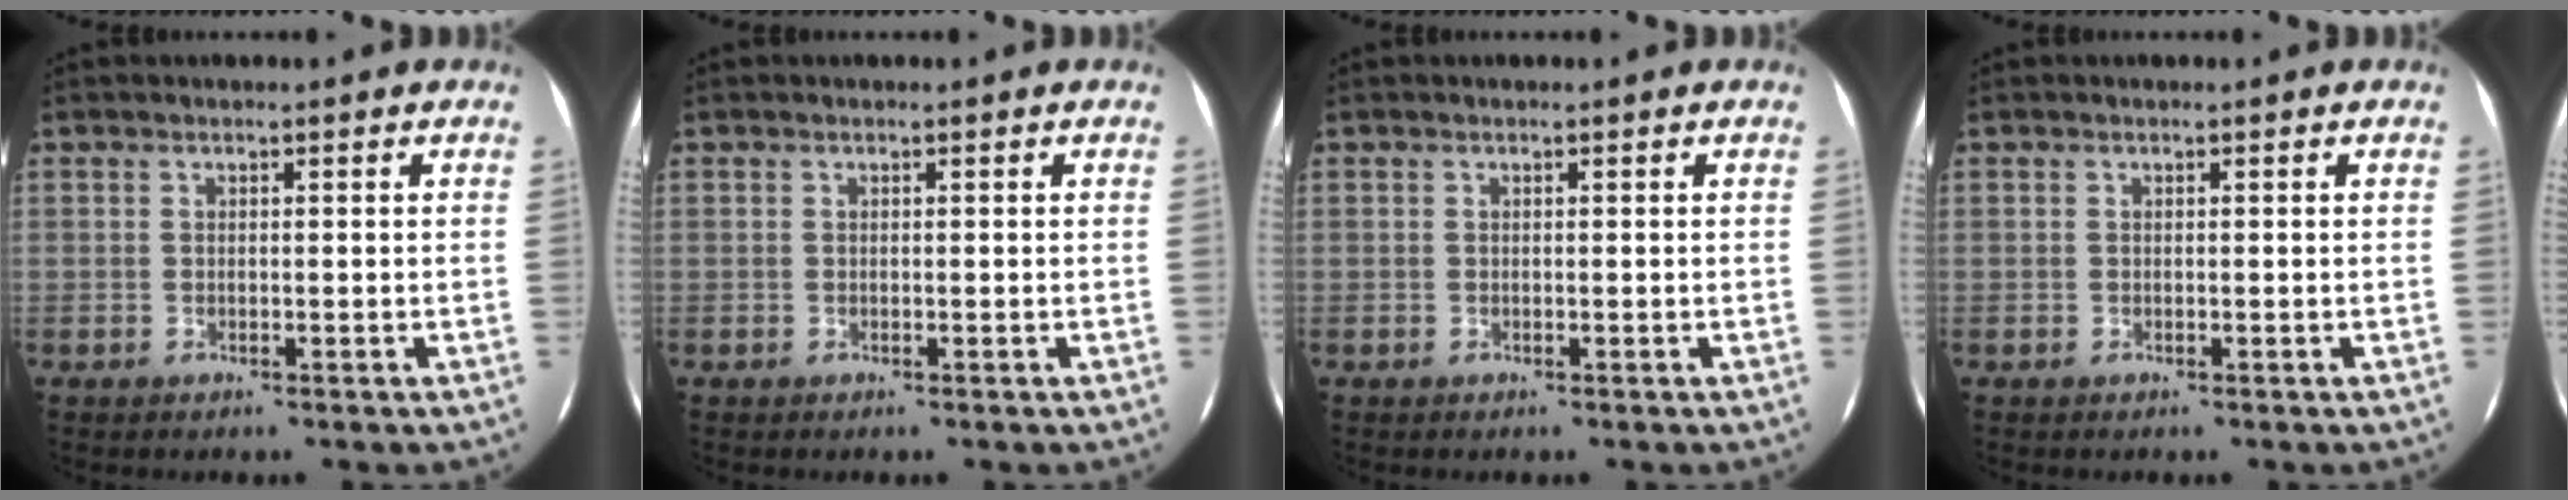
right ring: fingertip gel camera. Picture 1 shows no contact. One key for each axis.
{"total": 0.0}
{"total": 0.0}
{"total": 0.0}